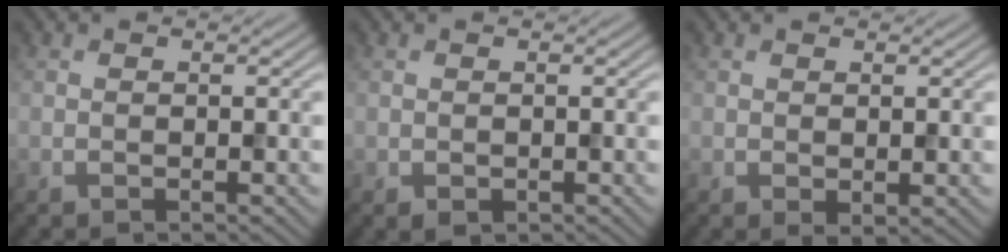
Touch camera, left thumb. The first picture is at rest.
{"total": 0.5, "force": [-0.1, 0.5, 0.3], "torque": [-0.003, -0.004, 0.000]}
{"total": 1.0, "force": [0.2, 0.5, 0.8], "torque": [-0.013, -0.004, 0.006]}